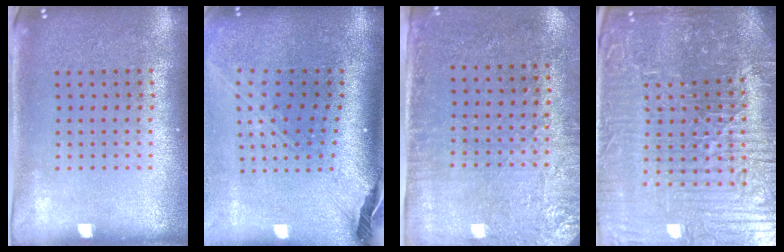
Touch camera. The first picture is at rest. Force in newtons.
{"total": 2.8, "press": 2.0, "slide": 1.9}
{"total": 2.8, "press": 2.3, "slide": 1.6}
{"total": 6.3, "press": 5.9, "slide": 2.3}